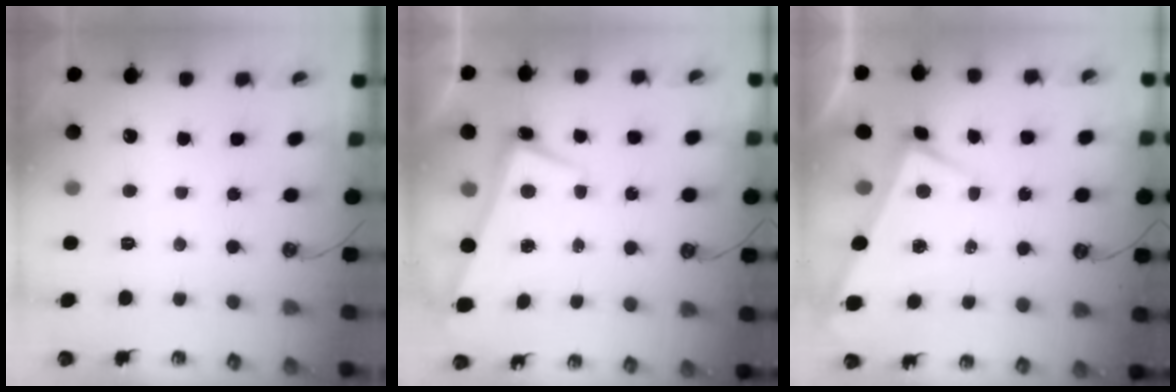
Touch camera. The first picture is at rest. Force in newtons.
{"total": 2.6, "press": 2.5, "slide": 0.8}
{"total": 3.4, "press": 3.4, "slide": 0.3}